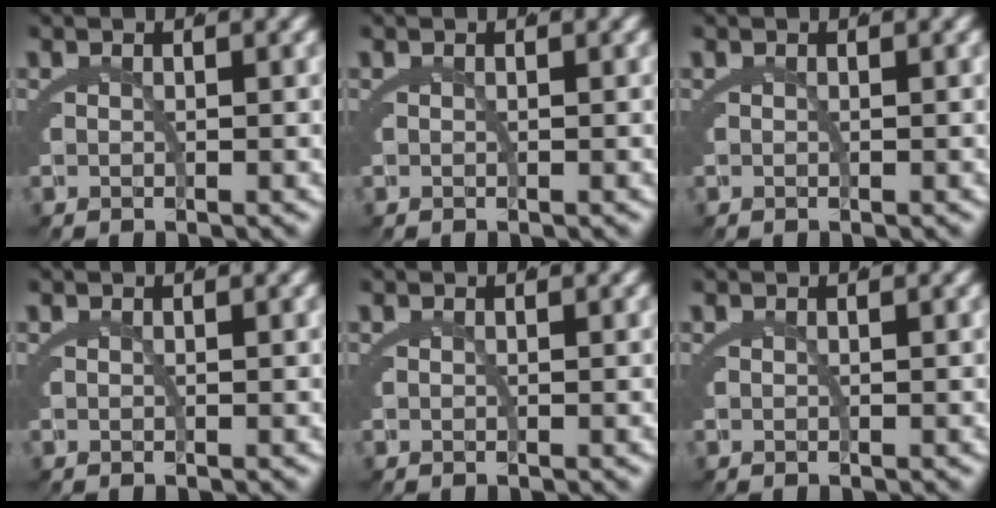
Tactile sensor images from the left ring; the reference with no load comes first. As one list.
[{"total": 0.0}, {"total": 0.0}, {"total": 0.0}, {"total": 0.0}, {"total": 0.0}]